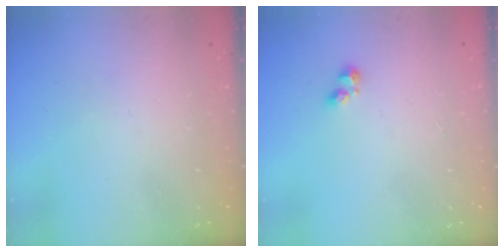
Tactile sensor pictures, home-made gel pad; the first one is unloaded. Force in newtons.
{"total": 2.2, "press": 2.1, "slide": 0.6}